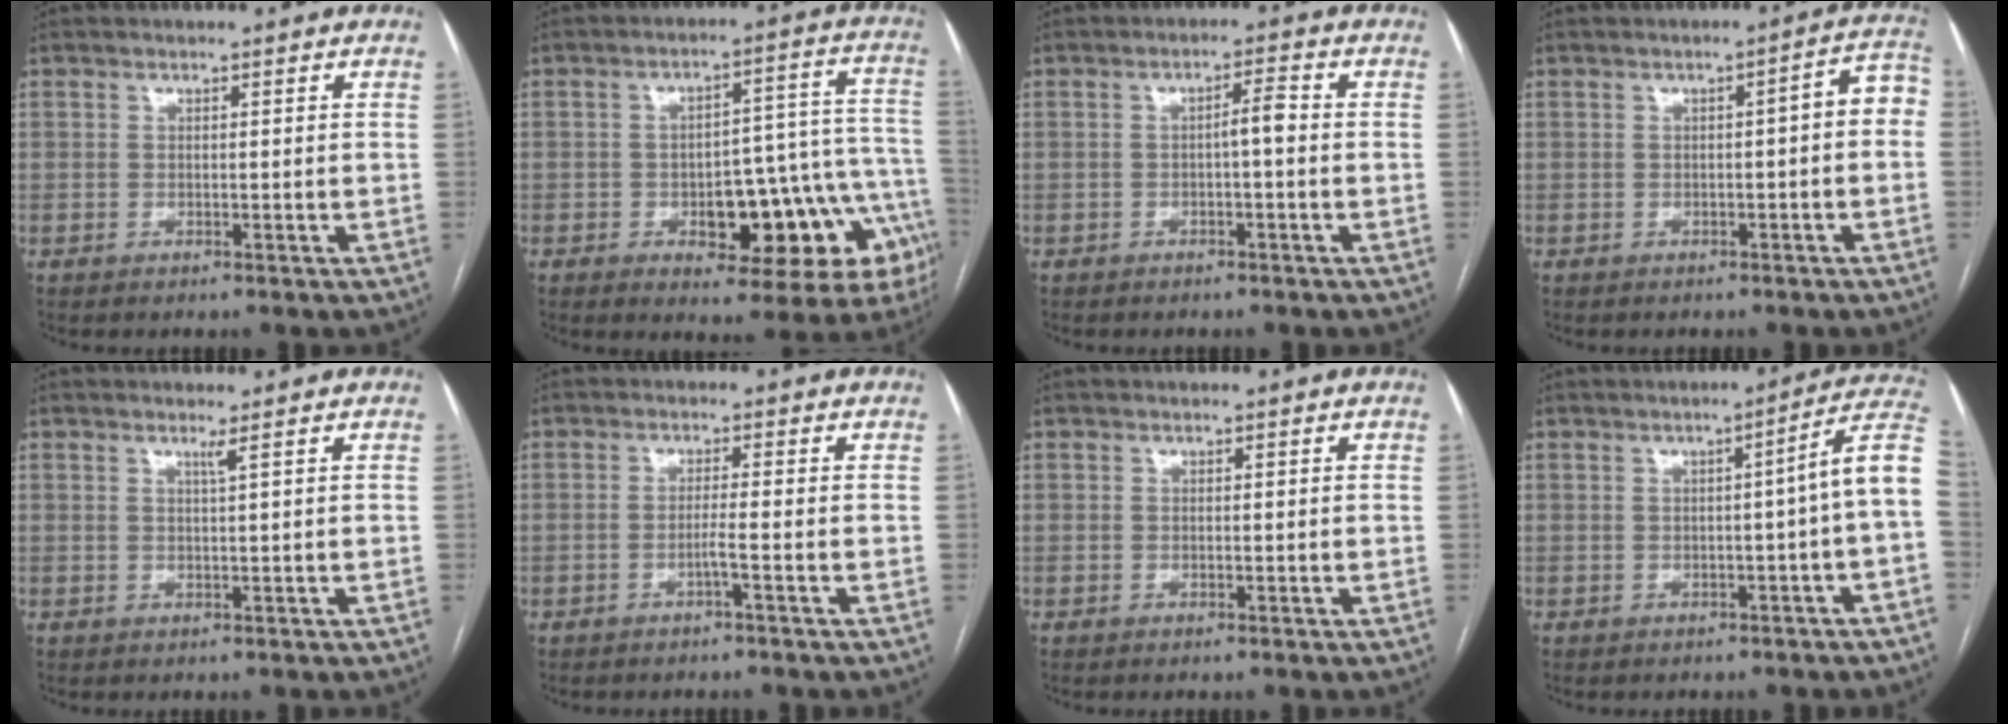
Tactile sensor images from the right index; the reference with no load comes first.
{"total": 18.1, "force": [-6.9, 7.0, 15.3], "torque": [-0.104, 0.046, -0.072]}
{"total": 2.7, "force": [-0.3, 0.4, 2.7], "torque": [-0.041, 0.007, -0.006]}
{"total": 4.8, "force": [-0.3, 1.0, 4.7], "torque": [-0.051, 0.025, -0.008]}
{"total": 1.0, "force": [0.6, -0.4, 0.7], "torque": [-0.024, -0.009, 0.014]}
{"total": 1.8, "force": [-0.9, -0.5, 1.5], "torque": [-0.025, 0.000, -0.019]}
{"total": 0.0}
{"total": 7.1, "force": [-0.8, -1.0, 7.0], "torque": [-0.074, 0.016, -0.016]}